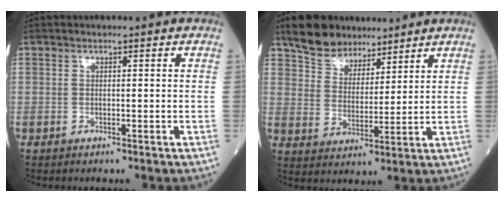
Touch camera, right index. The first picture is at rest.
{"total": 8.2, "force": [6.8, 4.2, 2.1], "torque": [-0.043, 0.019, 0.128]}